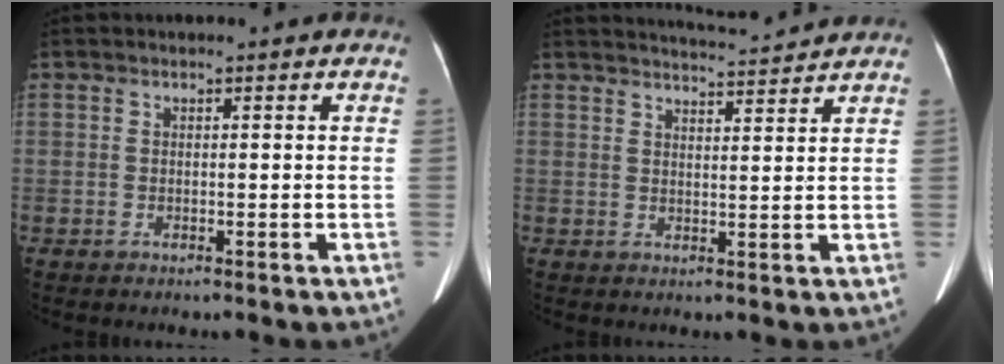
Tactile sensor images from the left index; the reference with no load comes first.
{"total": 6.0, "force": [6.0, -0.7, 0.8], "torque": [-0.021, 0.008, 0.082]}